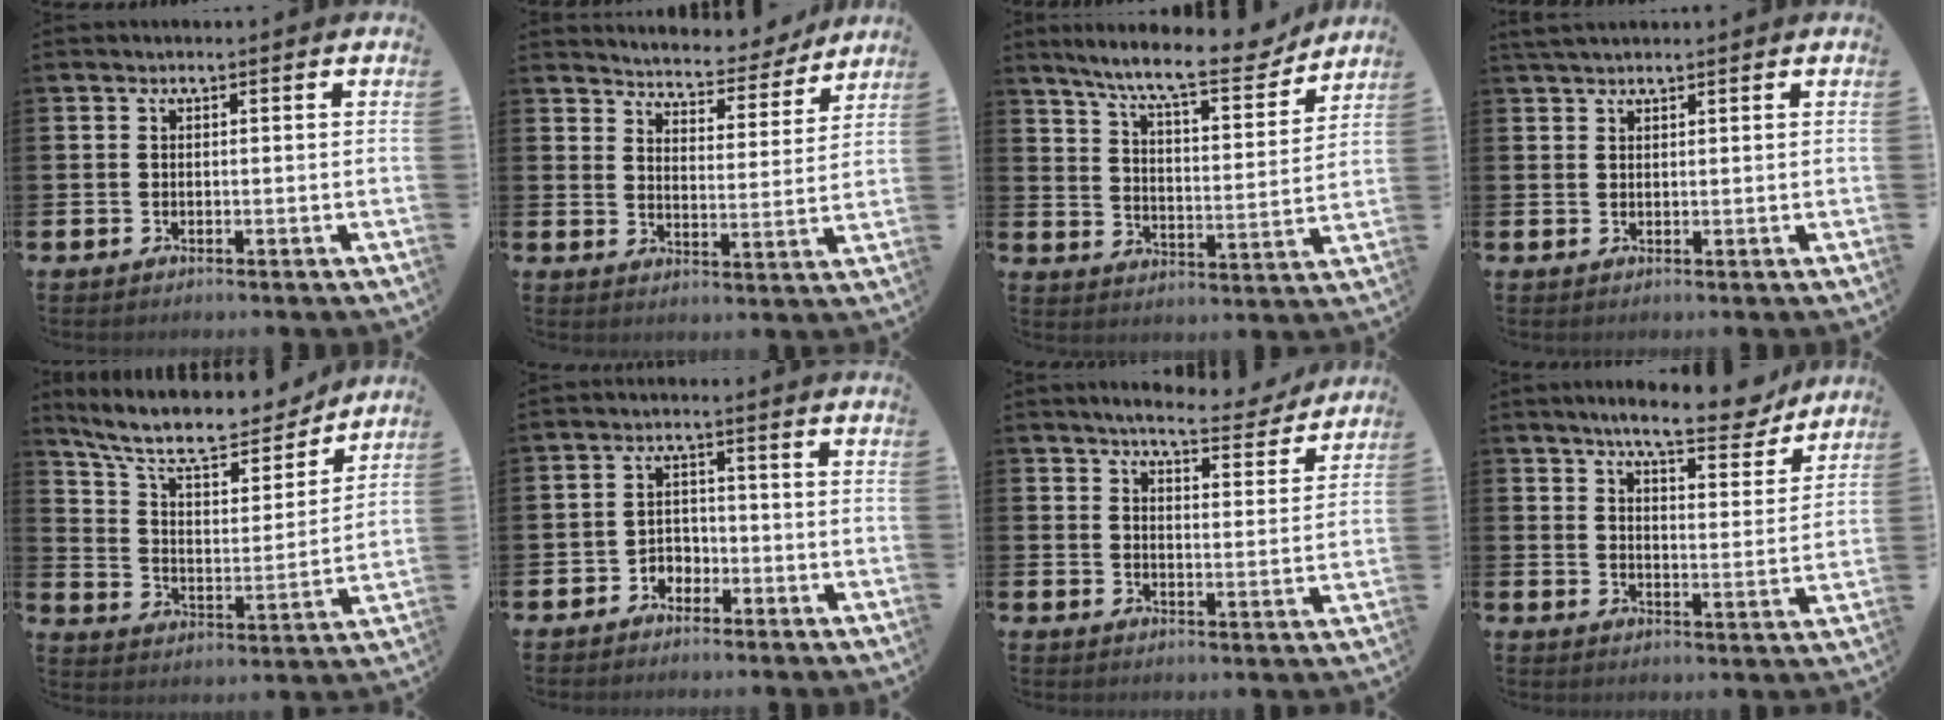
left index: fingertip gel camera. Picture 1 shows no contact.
{"total": 5.2, "force": [5.1, 0.7, 0.2], "torque": [-0.027, -0.043, 0.085]}
{"total": 10.4, "force": [9.2, 1.3, 4.7], "torque": [-0.111, -0.054, 0.155]}
{"total": 1.9, "force": [1.7, 0.5, 0.7], "torque": [-0.004, 0.000, 0.029]}
{"total": 11.3, "force": [9.9, 3.2, 4.5], "torque": [-0.117, -0.064, 0.168]}
{"total": 2.6, "force": [-2.1, 1.6, 0.2], "torque": [-0.018, 0.006, -0.047]}
{"total": 5.7, "force": [5.4, 0.6, 1.8], "torque": [-0.042, -0.032, 0.089]}
{"total": 8.6, "force": [7.7, 1.4, 3.5], "torque": [-0.063, -0.042, 0.132]}